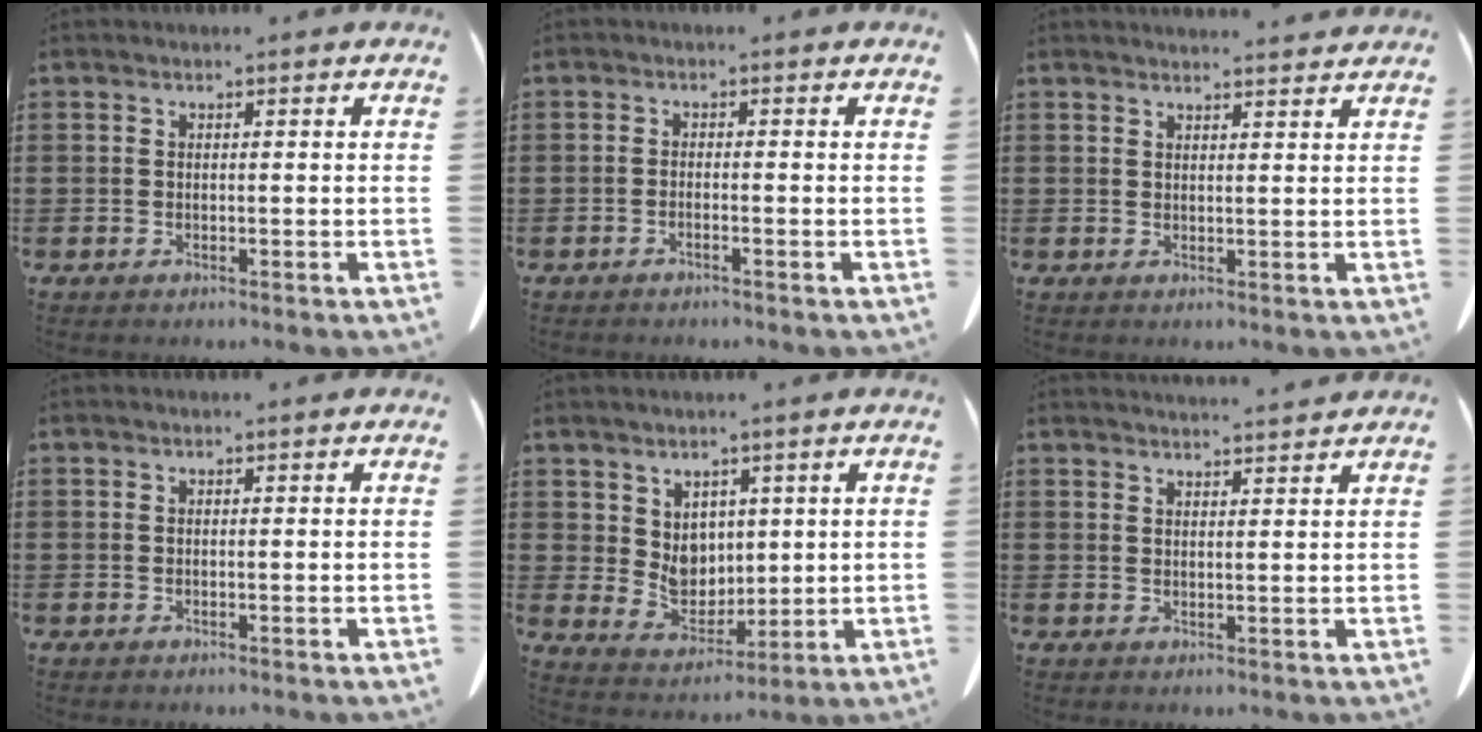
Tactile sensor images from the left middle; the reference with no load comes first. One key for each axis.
{"total": 1.0, "fx": -0.9, "fy": -0.1, "fz": 0.6, "tx": -0.009, "ty": -0.002, "tz": -0.016}
{"total": 2.2, "fx": 2.2, "fy": 0.0, "fz": 0.2, "tx": -0.002, "ty": -0.006, "tz": 0.040}
{"total": 0.0}
{"total": 5.2, "fx": 3.1, "fy": 4.0, "fz": 1.2, "tx": -0.046, "ty": -0.008, "tz": 0.061}
{"total": 2.5, "fx": 2.5, "fy": -0.3, "fz": 0.3, "tx": -0.011, "ty": -0.005, "tz": 0.048}